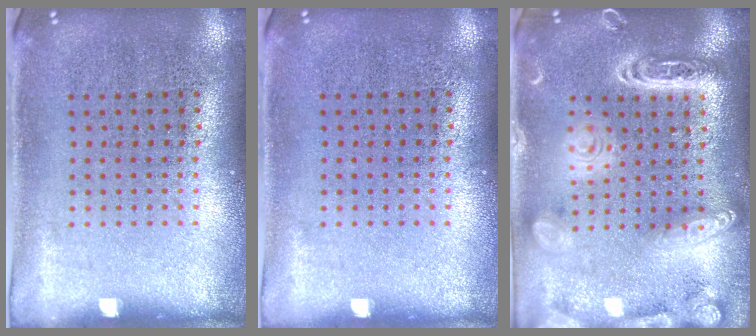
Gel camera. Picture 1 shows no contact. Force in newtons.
{"total": 0.0}
{"total": 3.7, "press": 3.7, "slide": 0.3}